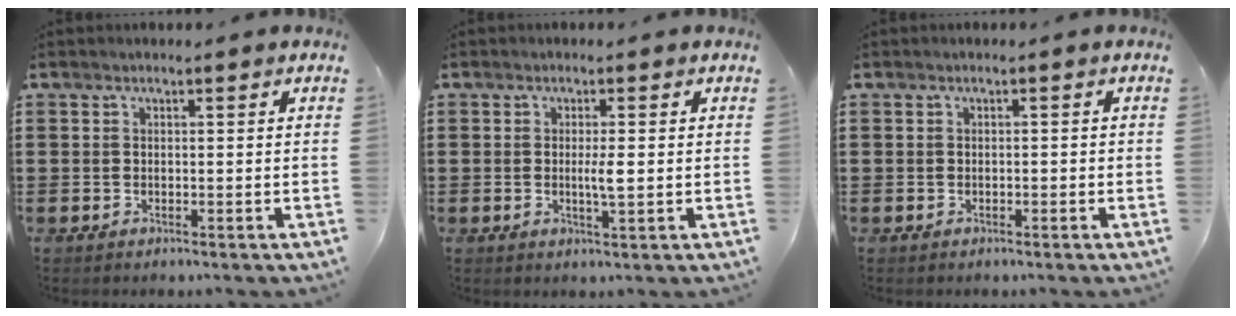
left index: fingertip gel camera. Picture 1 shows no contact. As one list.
[{"total": 2.7, "force": [-0.1, 0.3, 2.7], "torque": [-0.050, -0.005, -0.003]}, {"total": 0.5, "force": [-0.4, 0.2, 0.3], "torque": [-0.008, -0.002, -0.009]}]